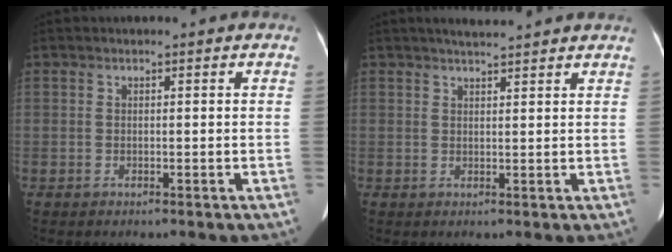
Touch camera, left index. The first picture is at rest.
{"total": 5.5, "force": [5.0, 0.2, 2.3], "torque": [-0.036, 0.026, 0.065]}